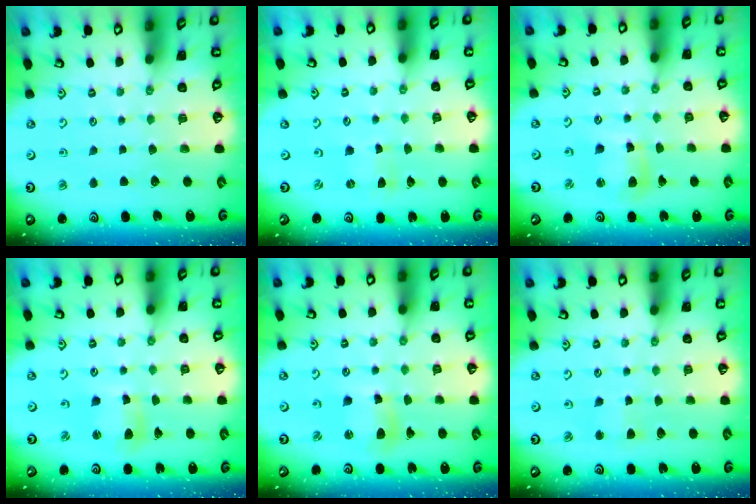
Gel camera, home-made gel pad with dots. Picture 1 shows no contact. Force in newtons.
{"total": 0.0}
{"total": 8.1, "press": 8.0, "slide": 1.4}
{"total": 7.2, "press": 7.1, "slide": 1.1}
{"total": 8.4, "press": 8.3, "slide": 1.2}
{"total": 3.1, "press": 3.1, "slide": 0.7}